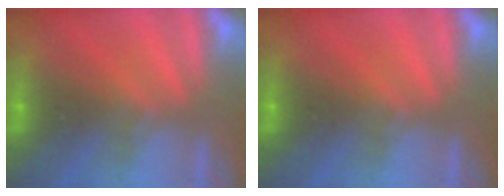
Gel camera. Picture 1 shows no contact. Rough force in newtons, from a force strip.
{"total": 0.0}